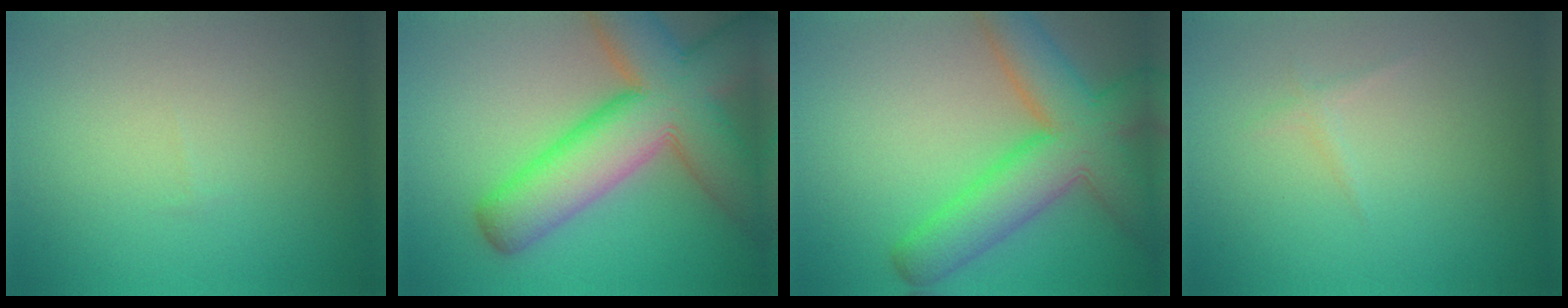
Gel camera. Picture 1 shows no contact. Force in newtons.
{"total": 12.5, "press": 12.5, "slide": 0.6}
{"total": 9.0, "press": 9.0, "slide": 0.4}
{"total": 0.6, "press": 0.6, "slide": 0.0}